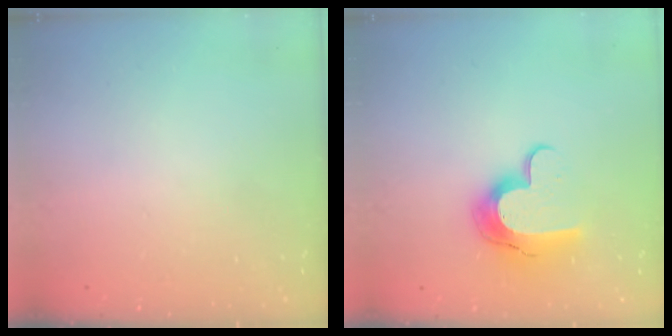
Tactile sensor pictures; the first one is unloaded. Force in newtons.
{"total": 11.9, "press": 11.9, "slide": 0.6}